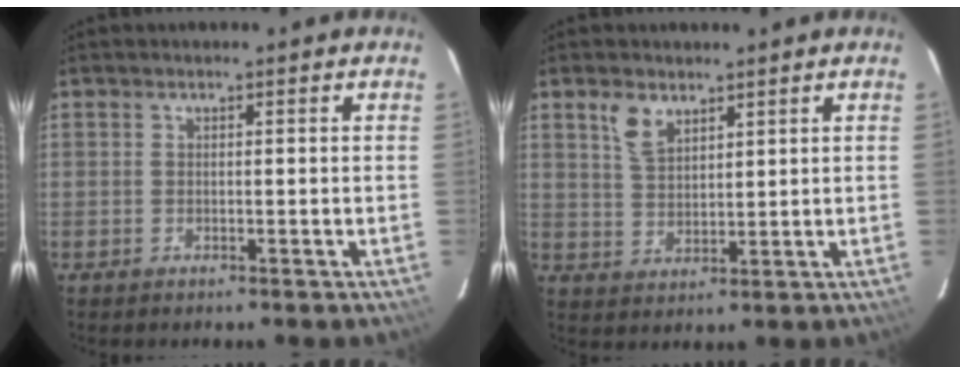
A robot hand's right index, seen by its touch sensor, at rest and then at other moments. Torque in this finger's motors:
{"motor_torque": [0.10, 0.10, 0.10, 0.06]}